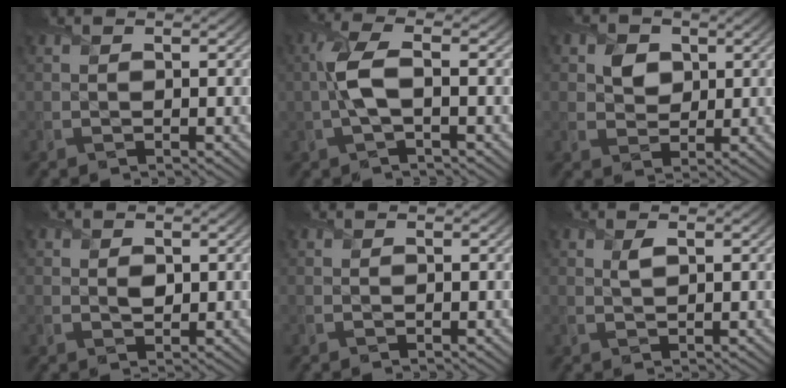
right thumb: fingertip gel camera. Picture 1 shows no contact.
{"total": 4.7, "force": [-0.3, 1.6, 4.4], "torque": [-0.110, 0.007, -0.015]}
{"total": 3.7, "force": [1.0, 3.1, 1.7], "torque": [-0.038, -0.005, 0.009]}
{"total": 1.6, "force": [0.4, 1.2, 0.9], "torque": [-0.019, -0.008, 0.007]}
{"total": 0.0}
{"total": 1.3, "force": [0.6, 0.6, 0.9], "torque": [-0.024, -0.003, 0.011]}